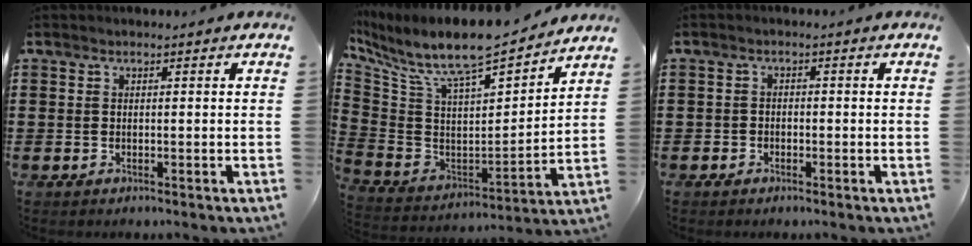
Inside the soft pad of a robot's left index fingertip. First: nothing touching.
{"total": 9.0, "force": [7.9, 1.6, 4.0], "torque": [-0.119, -0.068, 0.131]}
{"total": 1.4, "force": [-1.2, 0.8, -0.1], "torque": [-0.003, 0.003, -0.026]}